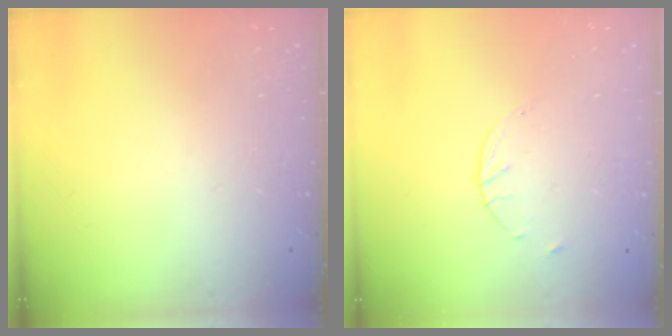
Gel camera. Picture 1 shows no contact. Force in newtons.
{"total": 1.7, "press": 1.7, "slide": 0.3}